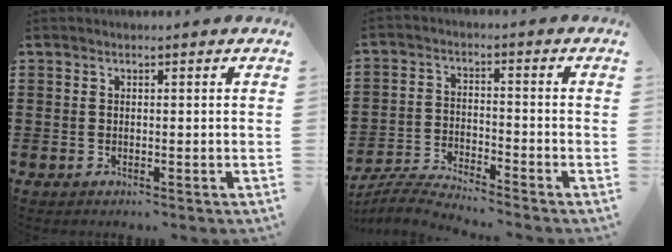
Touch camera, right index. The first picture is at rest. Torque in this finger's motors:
{"motor_torque": [-0.02, -0.19, -0.65, -0.21]}